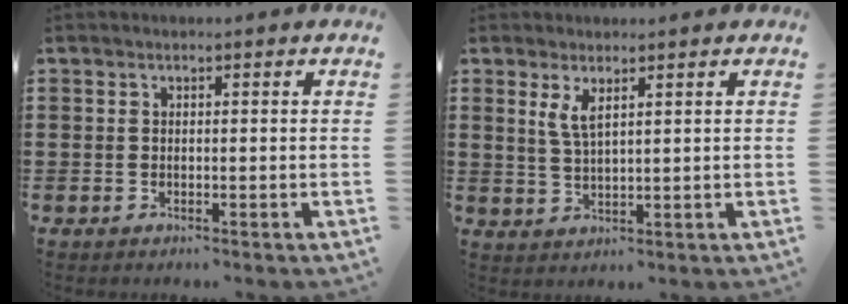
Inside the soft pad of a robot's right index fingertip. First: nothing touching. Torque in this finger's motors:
{"motor_torque": [0.47, 0.05, 0.33, 0.10]}